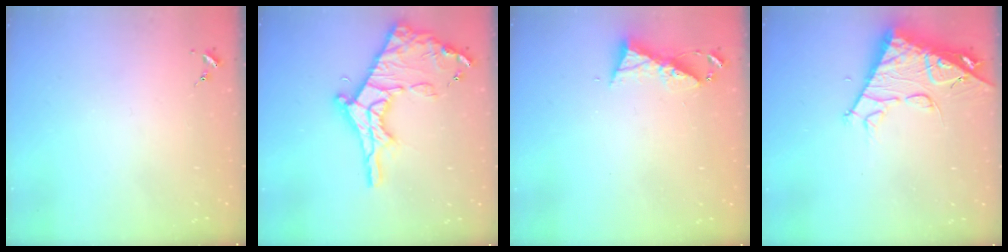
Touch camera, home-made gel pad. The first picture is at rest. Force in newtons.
{"total": 21.0, "press": 20.9, "slide": 1.8}
{"total": 7.4, "press": 7.4, "slide": 0.4}
{"total": 13.9, "press": 13.8, "slide": 1.4}